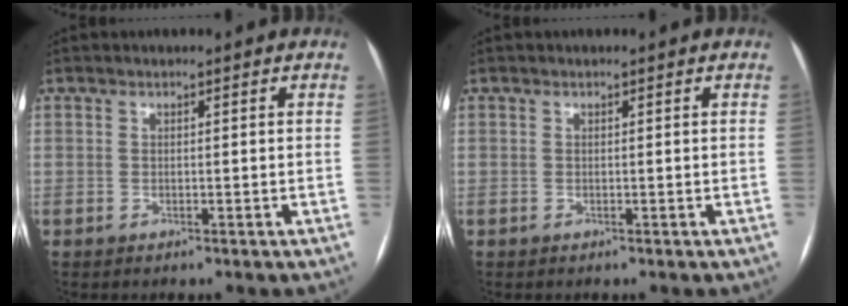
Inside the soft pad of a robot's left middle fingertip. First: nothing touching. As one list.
[{"total": 0.0}]